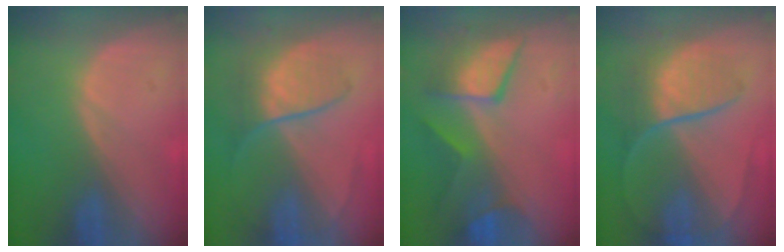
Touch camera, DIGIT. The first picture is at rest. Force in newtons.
{"total": 6.3, "press": 6.3, "slide": 0.7}
{"total": 7.7, "press": 7.7, "slide": 0.7}
{"total": 8.5, "press": 7.4, "slide": 4.1}